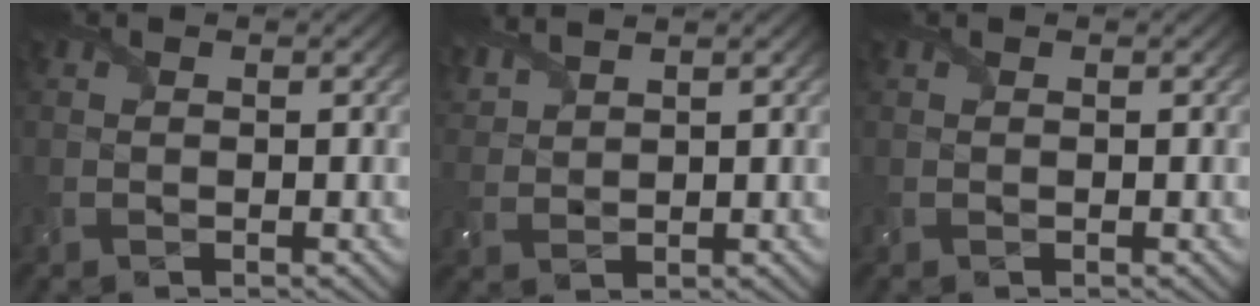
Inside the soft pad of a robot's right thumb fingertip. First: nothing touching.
{"total": 3.5, "force": [3.3, 0.6, 1.1], "torque": [-0.040, 0.012, 0.071]}
{"total": 0.0}